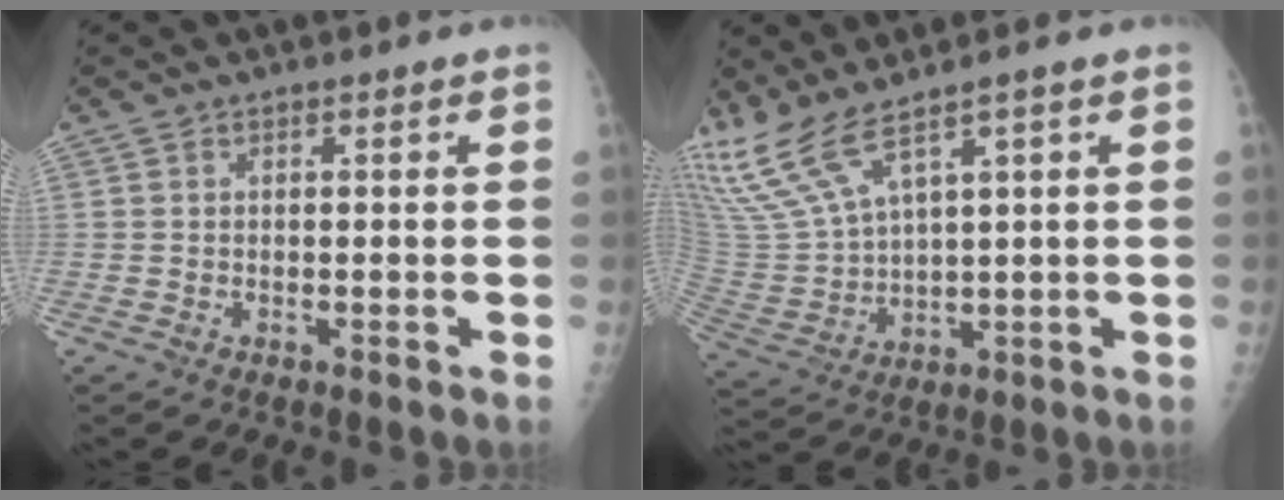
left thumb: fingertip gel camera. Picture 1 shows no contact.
{"total": 9.8, "force": [7.7, 1.8, 5.7], "torque": [-0.139, -0.032, 0.184]}